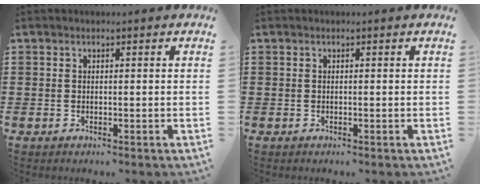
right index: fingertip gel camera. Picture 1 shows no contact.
{"total": 0.0}